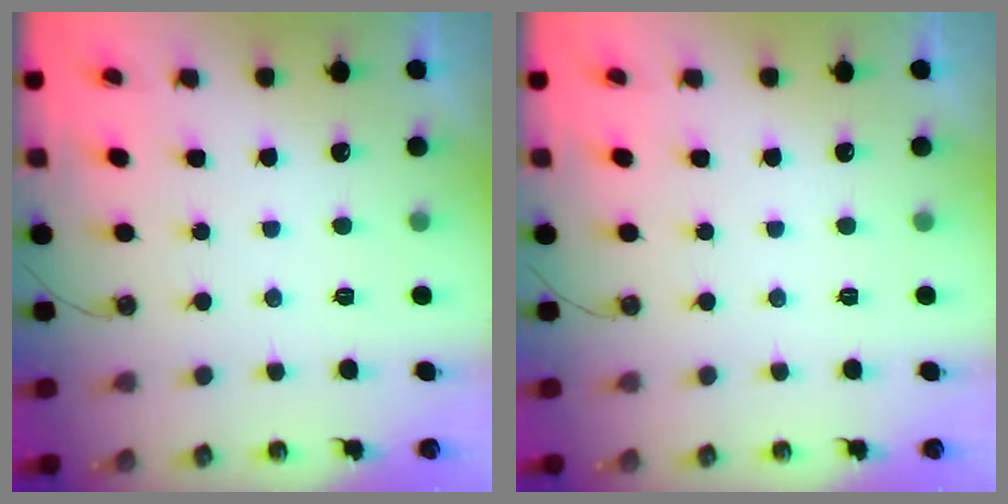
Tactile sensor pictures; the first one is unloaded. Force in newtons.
{"total": 0.0}